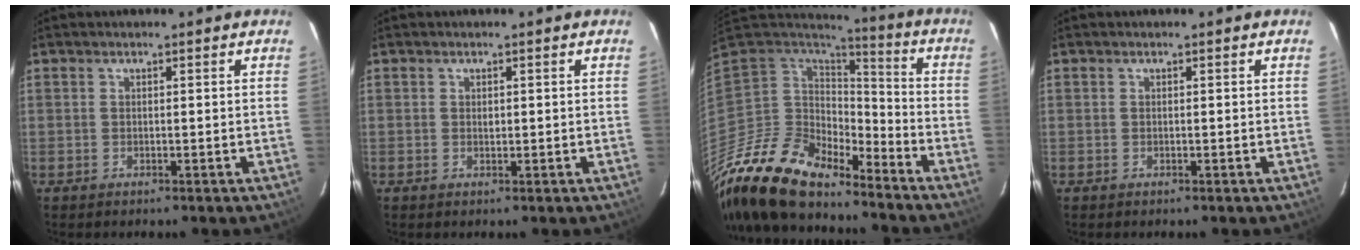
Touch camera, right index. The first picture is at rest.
{"total": 0.6, "force": [0.1, 0.5, 0.3], "torque": [-0.004, 0.001, 0.003]}
{"total": 19.8, "force": [-16.4, 6.2, 9.3], "torque": [-0.190, -0.039, -0.302]}
{"total": 0.0}